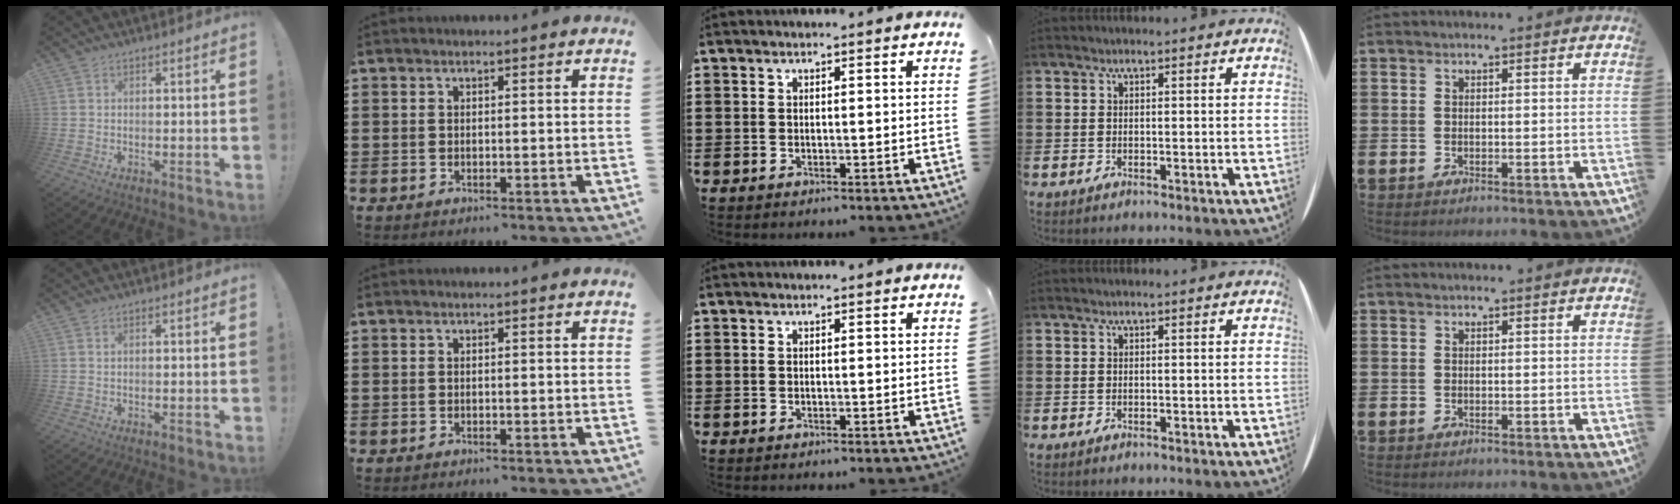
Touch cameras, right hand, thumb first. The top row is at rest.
{"thumb": {"total": 0.5, "force": [0.3, 0.2, 0.4], "torque": [-0.014, 0.005, 0.006]}}